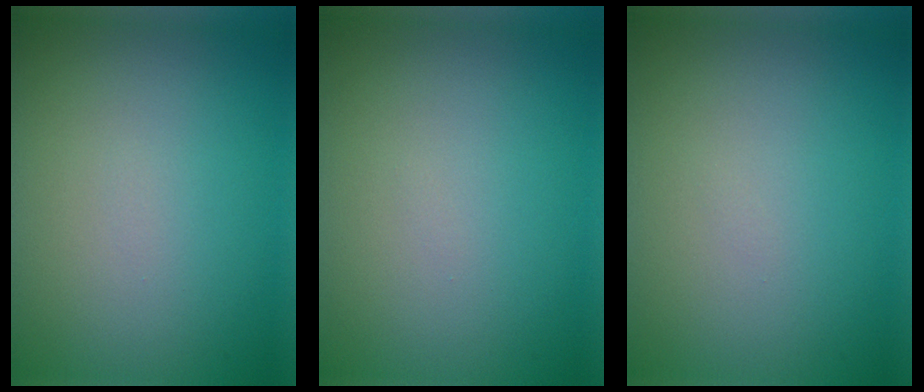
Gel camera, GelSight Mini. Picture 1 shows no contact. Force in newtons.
{"total": 0.0}
{"total": 0.0}